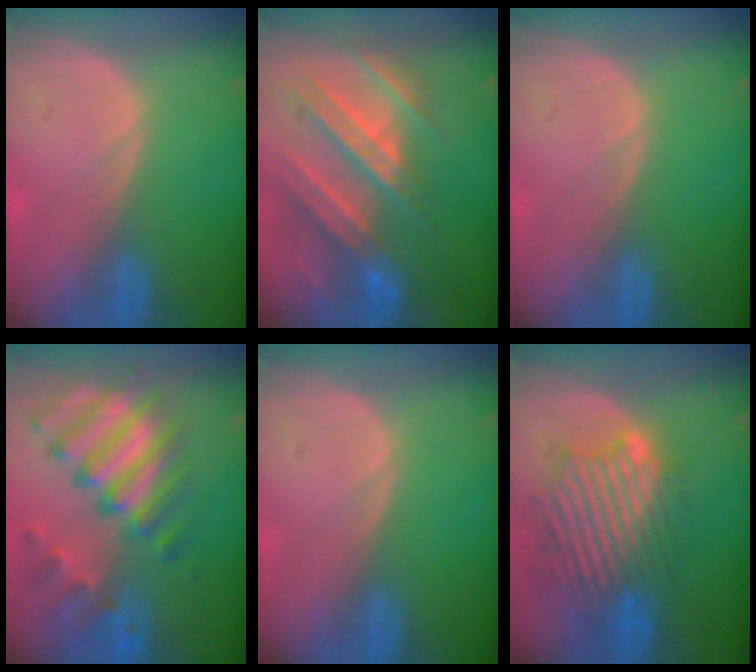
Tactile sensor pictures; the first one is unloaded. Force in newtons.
{"total": 10.5, "press": 9.6, "slide": 4.2}
{"total": 0.0}
{"total": 11.4, "press": 9.8, "slide": 5.9}
{"total": 0.0}
{"total": 11.0, "press": 10.3, "slide": 3.9}